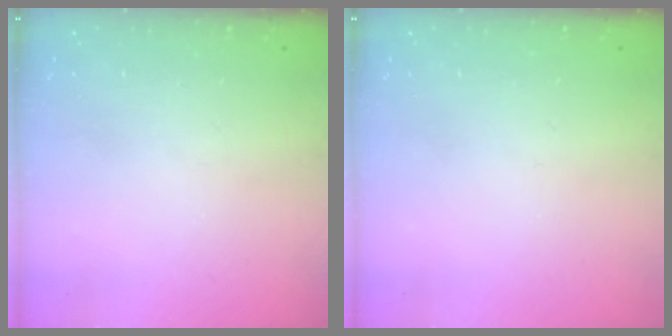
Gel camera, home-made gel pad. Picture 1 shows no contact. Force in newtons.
{"total": 0.0}